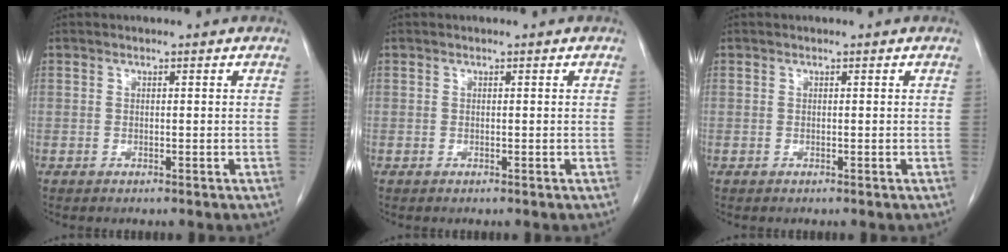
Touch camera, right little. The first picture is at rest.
{"total": 0.0}
{"total": 0.0}